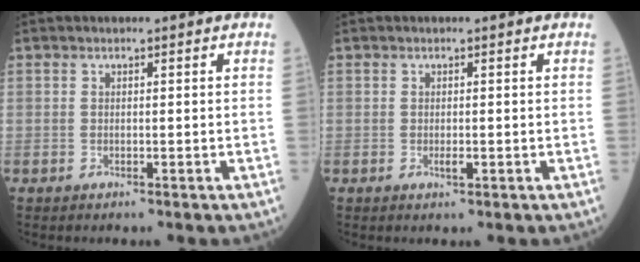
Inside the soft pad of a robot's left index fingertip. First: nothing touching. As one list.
[{"total": 0.8, "force": [-0.2, 0.2, 0.7], "torque": [-0.009, 0.000, -0.004]}]